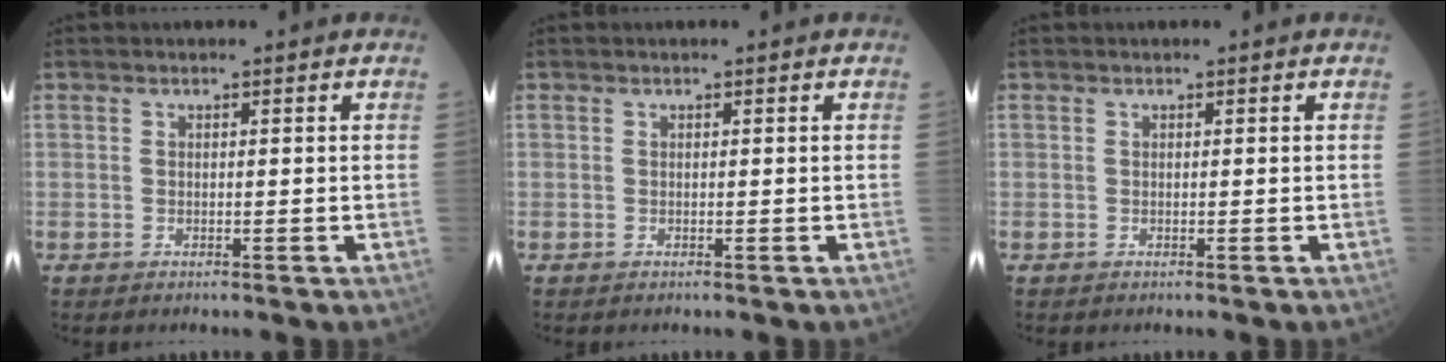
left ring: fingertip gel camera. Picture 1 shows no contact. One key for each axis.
{"total": 0.0}
{"total": 0.0}